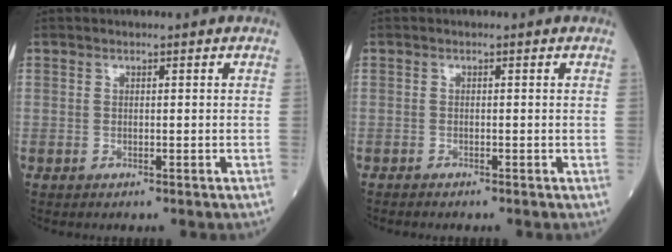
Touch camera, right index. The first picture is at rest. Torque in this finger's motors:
{"motor_torque": [-0.16, -0.18, 0.07, 0.02]}